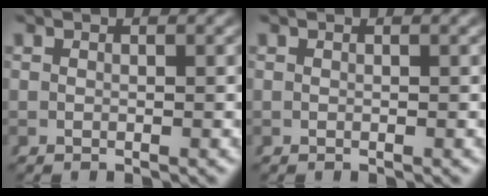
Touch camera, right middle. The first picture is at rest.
{"total": 0.0}